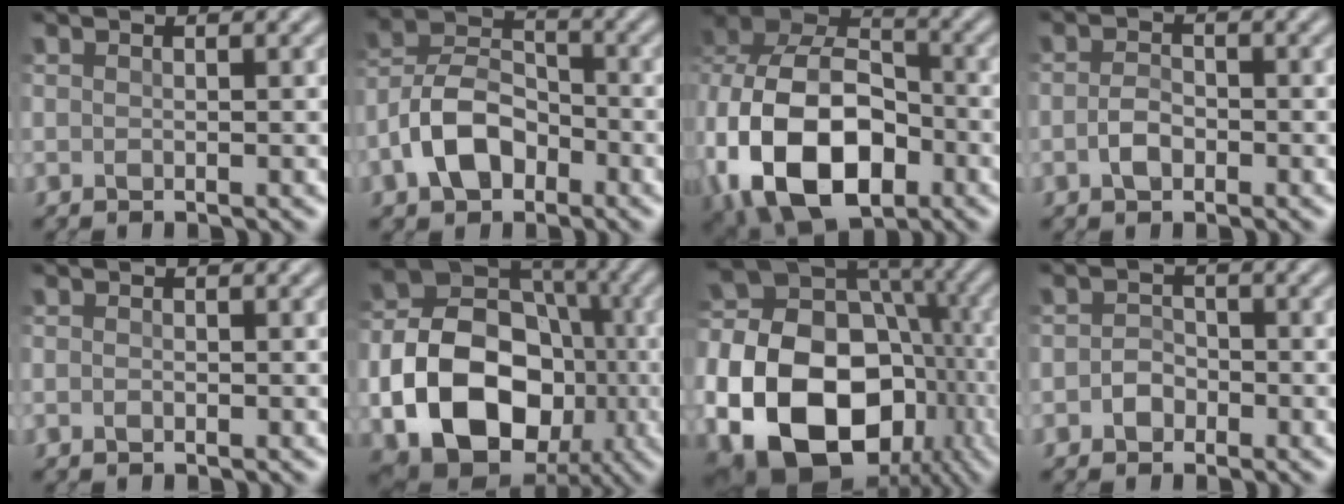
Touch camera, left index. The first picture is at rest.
{"total": 6.0, "force": [-2.7, 3.9, 3.8], "torque": [-0.068, 0.009, -0.058]}
{"total": 15.8, "force": [-4.8, 10.5, 10.8], "torque": [-0.220, -0.031, -0.090]}
{"total": 2.0, "force": [-0.7, 1.2, 1.4], "torque": [-0.029, 0.002, -0.016]}
{"total": 0.5, "force": [-0.2, 0.3, 0.4], "torque": [-0.006, -0.001, -0.004]}
{"total": 14.7, "force": [-4.0, 10.8, 9.0], "torque": [-0.157, -0.018, -0.076]}
{"total": 23.0, "force": [-6.1, 17.5, 13.5], "torque": [-0.255, -0.025, -0.111]}
{"total": 1.7, "force": [-0.7, 1.4, 0.7], "torque": [-0.010, 0.003, -0.017]}